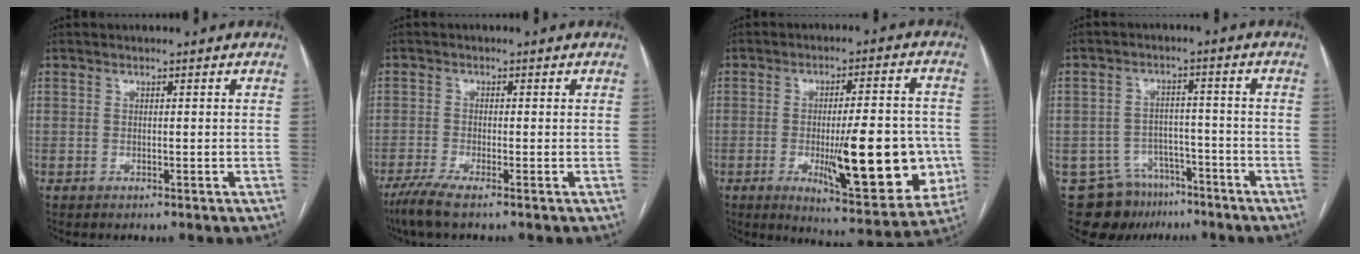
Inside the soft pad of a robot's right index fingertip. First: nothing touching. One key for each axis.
{"total": 3.8, "fx": -2.8, "fy": -0.1, "fz": 2.6, "tx": -0.054, "ty": -0.011, "tz": -0.059}
{"total": 18.1, "fx": -3.7, "fy": 4.2, "fz": 17.2, "tx": -0.216, "ty": -0.003, "tz": -0.038}
{"total": 9.8, "fx": -7.0, "fy": 6.7, "fz": 1.5, "tx": -0.024, "ty": 0.027, "tz": -0.101}